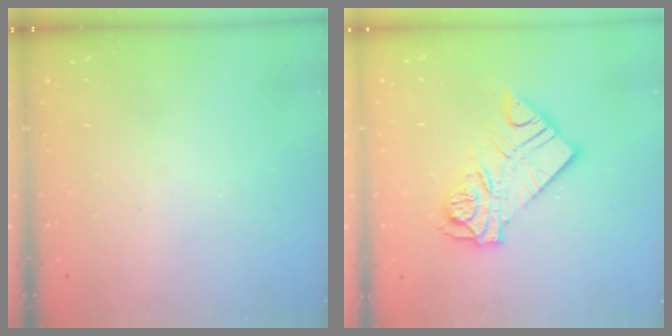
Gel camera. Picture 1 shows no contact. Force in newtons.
{"total": 13.1, "press": 13.0, "slide": 1.3}